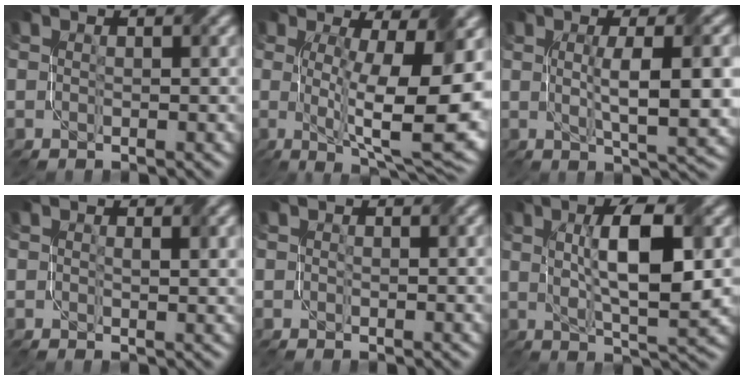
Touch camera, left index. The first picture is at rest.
{"total": 13.3, "force": [-0.3, 3.6, 12.8], "torque": [-0.185, -0.007, 0.004]}
{"total": 8.3, "force": [0.5, 2.0, 8.1], "torque": [-0.114, 0.002, 0.010]}
{"total": 2.1, "force": [0.8, 0.7, 1.8], "torque": [-0.025, -0.001, 0.014]}
{"total": 1.1, "force": [0.4, 0.6, 0.8], "torque": [-0.010, 0.000, 0.007]}
{"total": 9.1, "force": [1.5, 2.4, 8.7], "torque": [-0.137, 0.005, 0.024]}